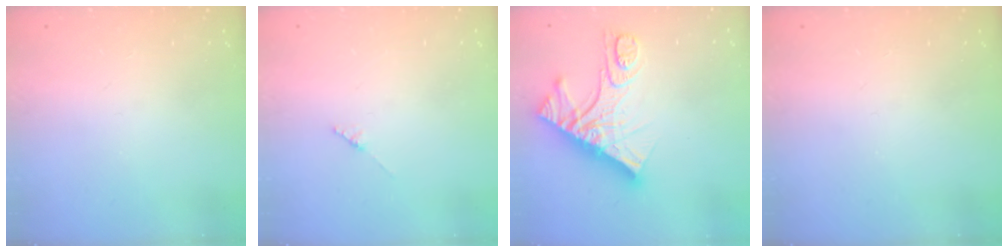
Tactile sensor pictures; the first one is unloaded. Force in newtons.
{"total": 1.8, "press": 1.7, "slide": 0.3}
{"total": 15.7, "press": 15.6, "slide": 1.6}
{"total": 0.0}